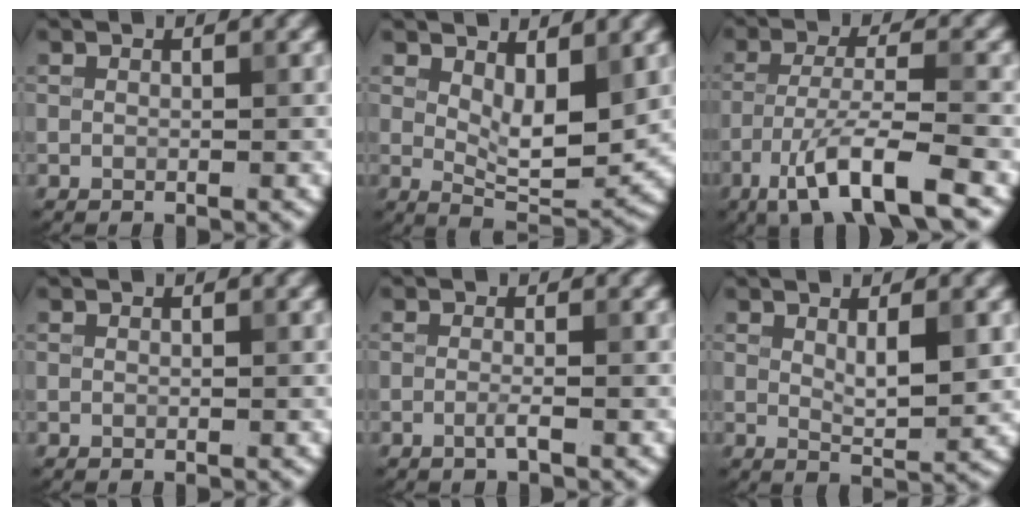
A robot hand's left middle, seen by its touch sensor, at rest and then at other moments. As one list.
[{"total": 5.1, "force": [1.7, 2.2, 4.3], "torque": [-0.069, -0.010, 0.034]}, {"total": 7.6, "force": [-4.6, 1.5, 5.9], "torque": [-0.103, -0.001, -0.085]}, {"total": 0.0}, {"total": 1.2, "force": [-0.5, 0.2, 1.0], "torque": [-0.018, -0.001, -0.013]}, {"total": 3.1, "force": [1.0, 0.8, 2.9], "torque": [-0.047, -0.005, 0.019]}]